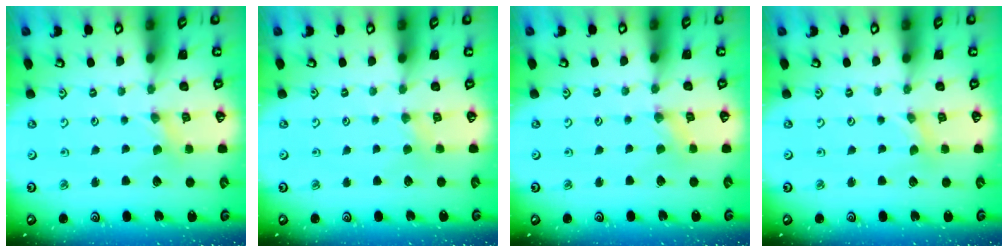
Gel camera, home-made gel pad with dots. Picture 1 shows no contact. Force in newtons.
{"total": 0.9, "press": 0.8, "slide": 0.3}
{"total": 0.0}
{"total": 0.0}